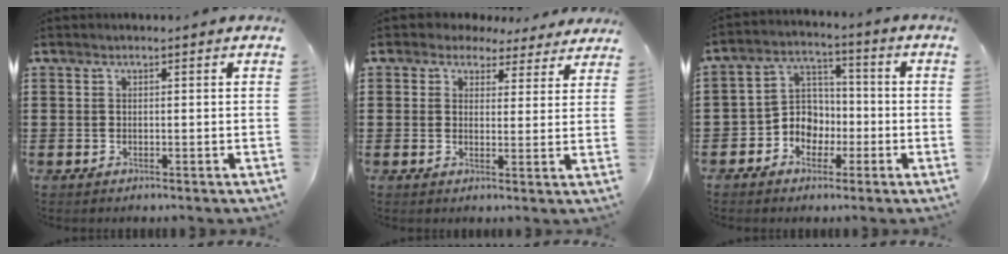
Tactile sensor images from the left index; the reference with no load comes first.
{"total": 3.4, "force": [2.9, 1.7, 0.6], "torque": [-0.027, -0.005, 0.053]}
{"total": 6.0, "force": [-2.2, 5.3, 1.7], "torque": [-0.053, 0.010, -0.046]}